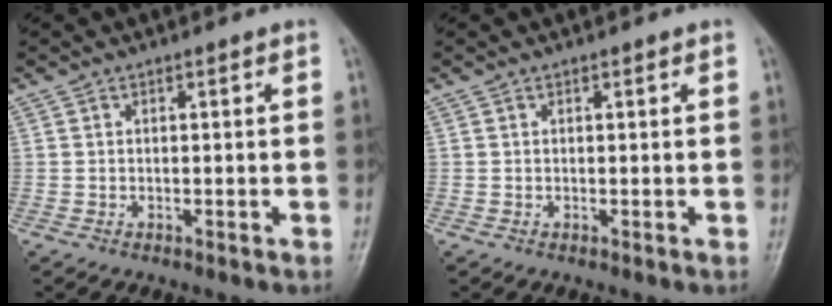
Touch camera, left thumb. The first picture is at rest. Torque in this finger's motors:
{"motor_torque": [-0.14, -0.10, 0.00, 0.11, 0.01]}